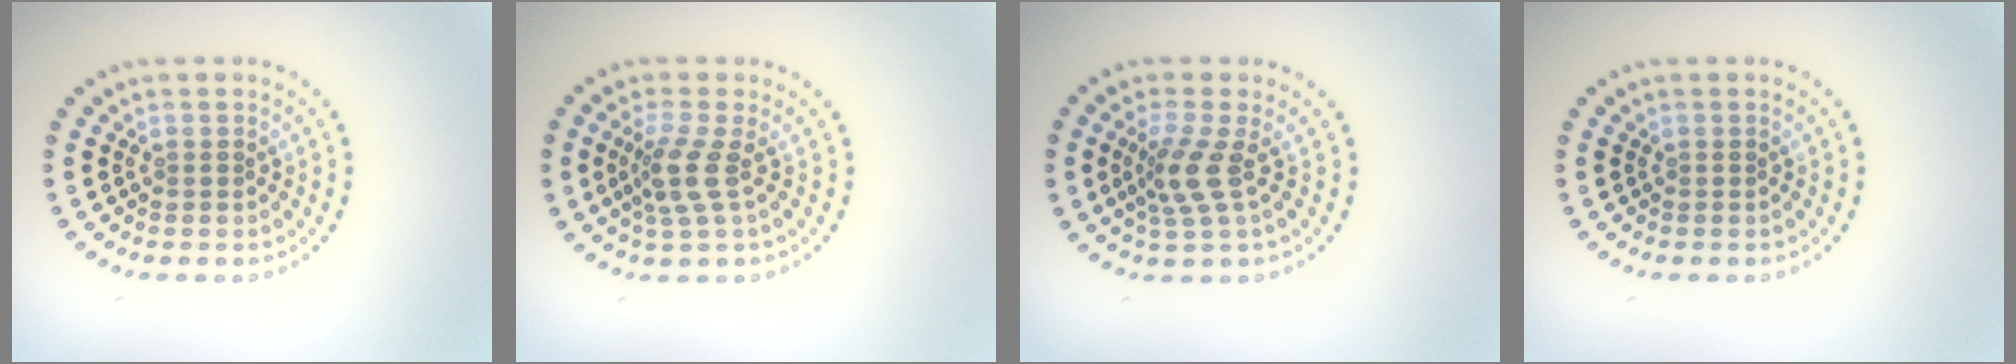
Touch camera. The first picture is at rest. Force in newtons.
{"total": 2.7, "press": 2.0, "slide": 1.7}
{"total": 2.8, "press": 2.1, "slide": 1.9}
{"total": 0.0}